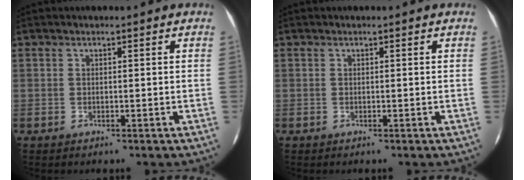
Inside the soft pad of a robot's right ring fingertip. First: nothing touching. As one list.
[{"total": 0.0}]